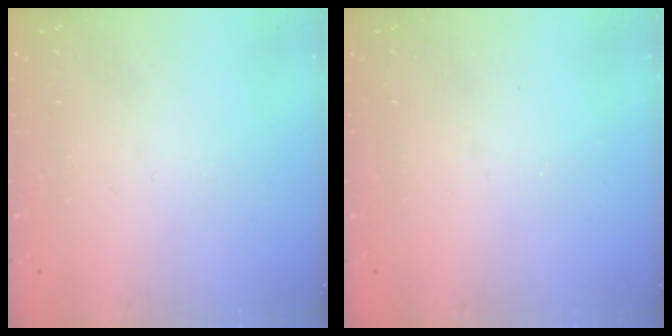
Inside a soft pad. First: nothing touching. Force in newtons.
{"total": 0.0}